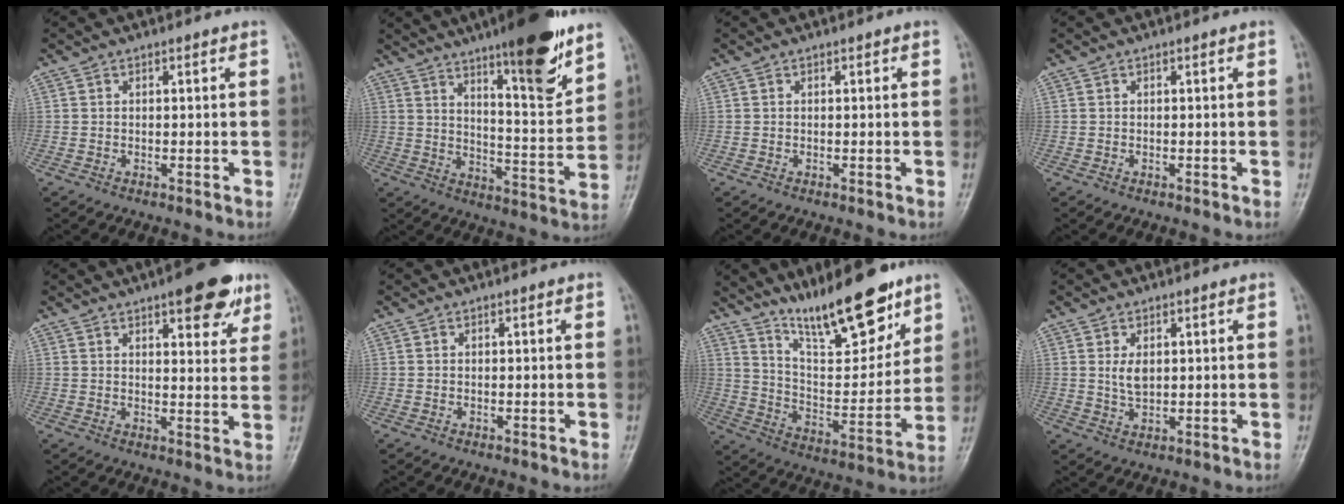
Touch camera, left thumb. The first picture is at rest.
{"total": 17.4, "force": [11.6, 3.2, 12.5], "torque": [-0.160, -0.075, 0.182]}
{"total": 0.0}
{"total": 0.0}
{"total": 10.7, "force": [6.4, 3.7, 7.6], "torque": [-0.065, -0.026, 0.083]}
{"total": 0.0}
{"total": 18.2, "force": [13.4, 5.1, 11.1], "torque": [-0.133, -0.085, 0.232]}
{"total": 3.3, "force": [1.0, 1.9, 2.5], "torque": [-0.037, -0.013, 0.027]}